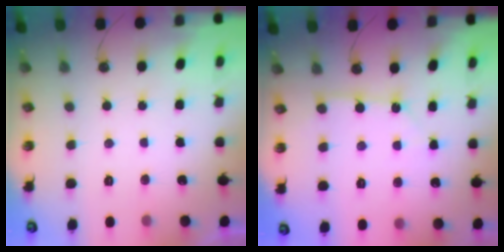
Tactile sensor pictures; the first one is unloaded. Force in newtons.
{"total": 3.2, "press": 3.2, "slide": 0.2}